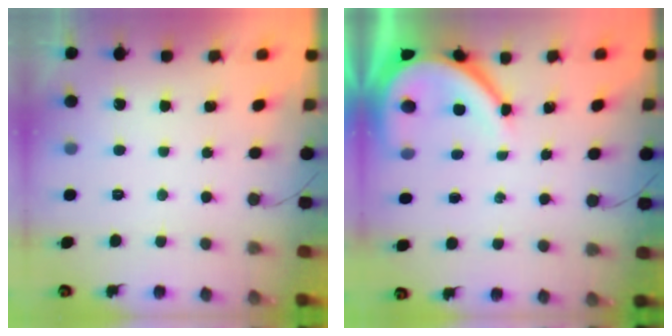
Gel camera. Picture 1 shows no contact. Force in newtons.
{"total": 9.9, "press": 9.7, "slide": 1.6}